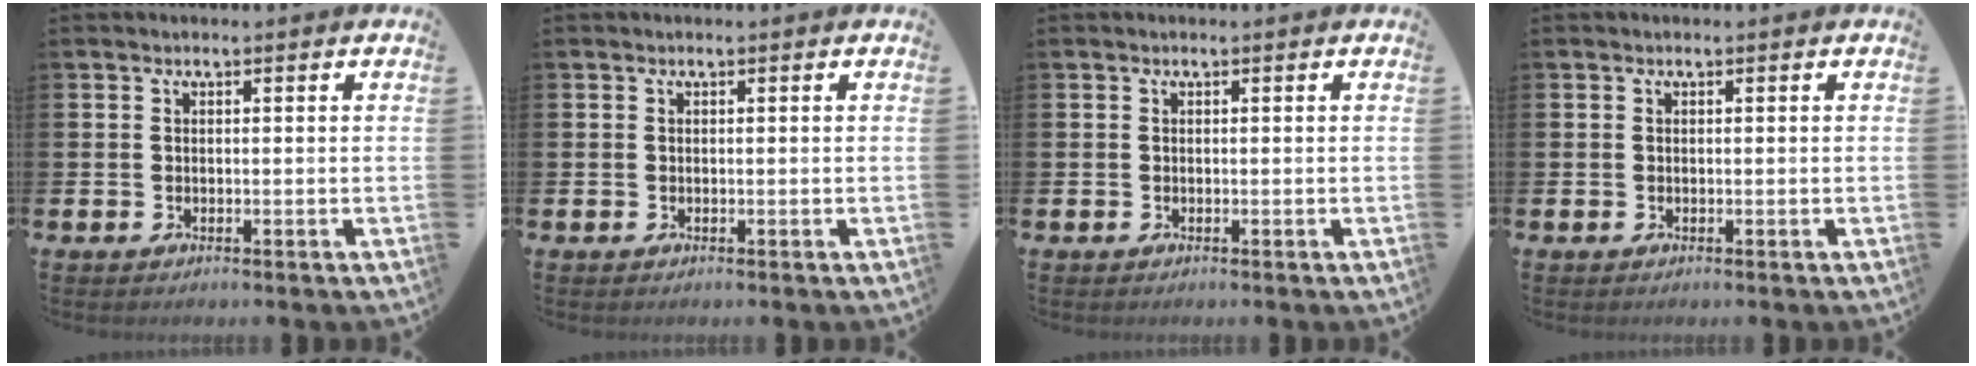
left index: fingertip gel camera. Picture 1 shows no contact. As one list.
[{"total": 0.0}, {"total": 0.0}, {"total": 0.0}]